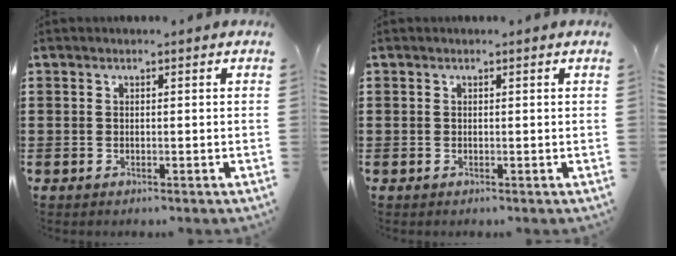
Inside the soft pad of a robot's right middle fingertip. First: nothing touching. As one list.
[{"total": 0.0}]